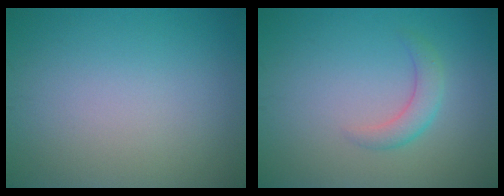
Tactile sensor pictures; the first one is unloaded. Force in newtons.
{"total": 2.2, "press": 2.2, "slide": 0.1}